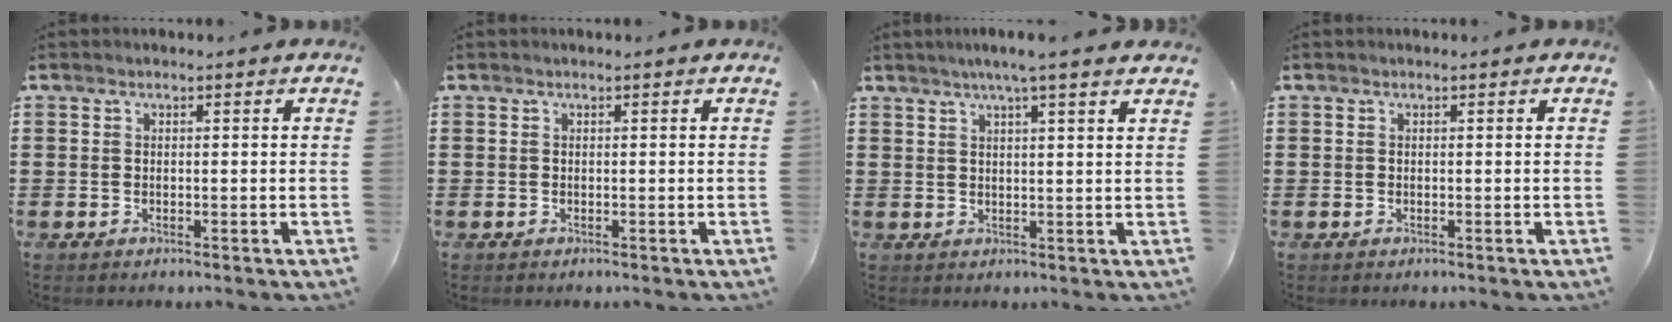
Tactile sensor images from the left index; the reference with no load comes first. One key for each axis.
{"total": 0.0}
{"total": 3.7, "fx": 2.8, "fy": -0.5, "fz": 2.3, "tx": -0.052, "ty": -0.002, "tz": 0.049}
{"total": 0.0}